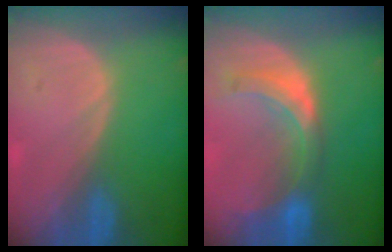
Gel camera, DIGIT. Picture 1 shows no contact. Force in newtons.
{"total": 7.8, "press": 6.9, "slide": 3.7}